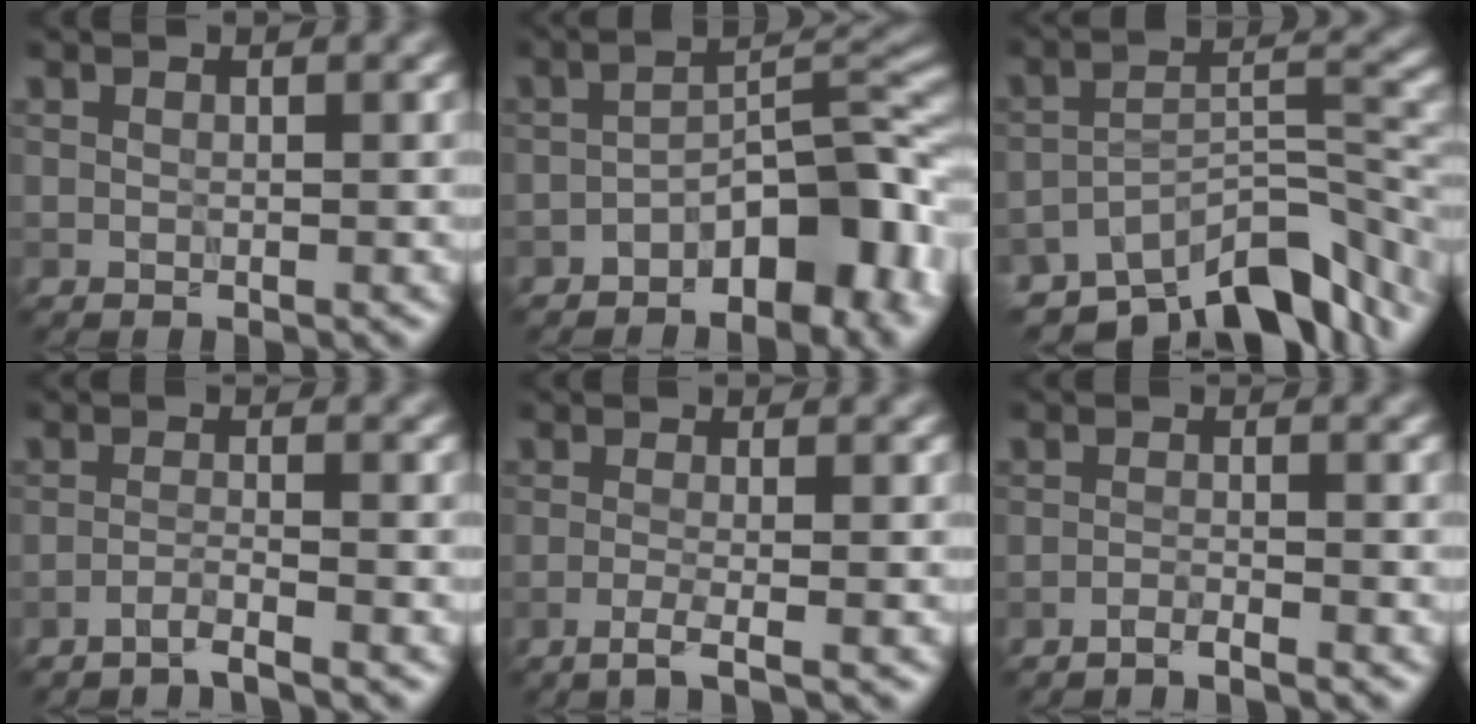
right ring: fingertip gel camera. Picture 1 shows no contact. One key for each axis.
{"total": 7.8, "fx": -3.9, "fy": 3.5, "fz": 5.7, "tx": -0.061, "ty": 0.017, "tz": -0.071}
{"total": 10.4, "fx": -7.5, "fy": 4.1, "fz": 6.0, "tx": -0.086, "ty": 0.000, "tz": -0.123}
{"total": 1.7, "fx": -1.4, "fy": 0.0, "fz": 0.9, "tx": -0.011, "ty": 0.005, "tz": -0.038}
{"total": 2.2, "fx": -1.2, "fy": 0.5, "fz": 1.8, "tx": -0.024, "ty": 0.002, "tz": -0.036}
{"total": 1.5, "fx": -1.4, "fy": 0.1, "fz": 0.6, "tx": -0.008, "ty": 0.002, "tz": -0.032}